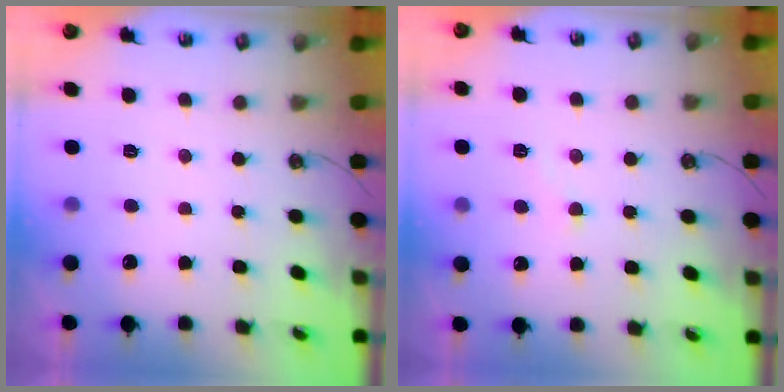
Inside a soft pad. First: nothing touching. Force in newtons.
{"total": 4.2, "press": 4.2, "slide": 0.2}